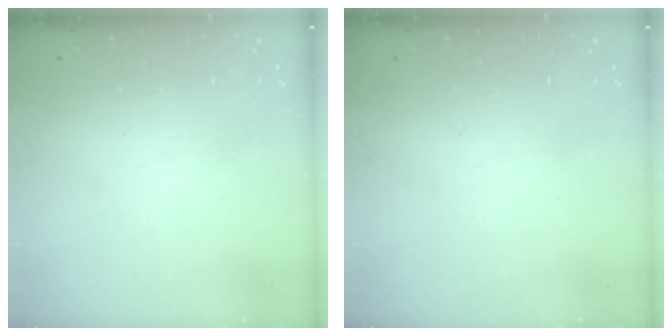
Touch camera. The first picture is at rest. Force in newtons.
{"total": 0.0}